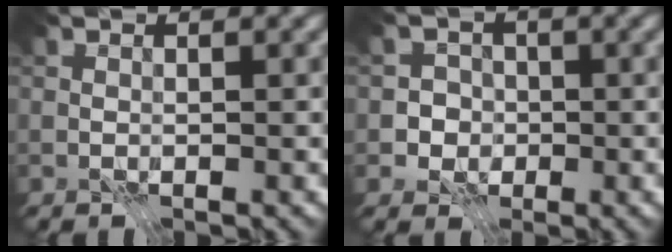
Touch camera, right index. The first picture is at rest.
{"total": 2.6, "force": [-0.8, 2.4, 0.6], "torque": [0.014, 0.006, -0.032]}